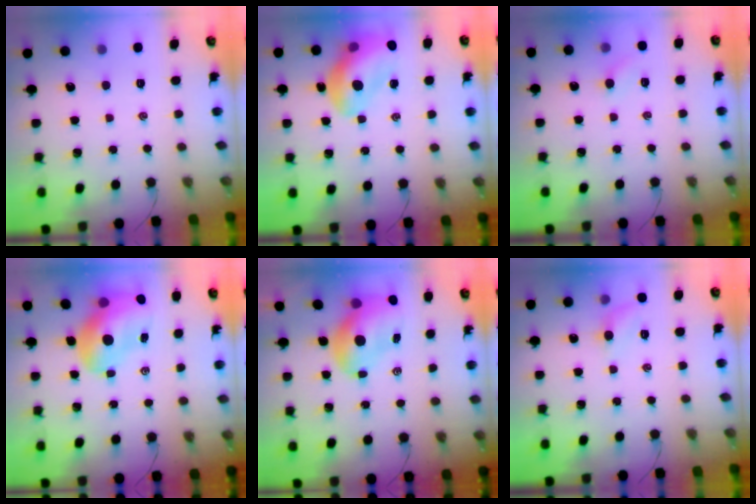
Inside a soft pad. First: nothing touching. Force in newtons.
{"total": 15.7, "press": 15.2, "slide": 3.9}
{"total": 4.5, "press": 4.3, "slide": 1.4}
{"total": 13.5, "press": 12.9, "slide": 4.0}
{"total": 8.3, "press": 8.0, "slide": 2.4}
{"total": 5.6, "press": 5.4, "slide": 1.1}